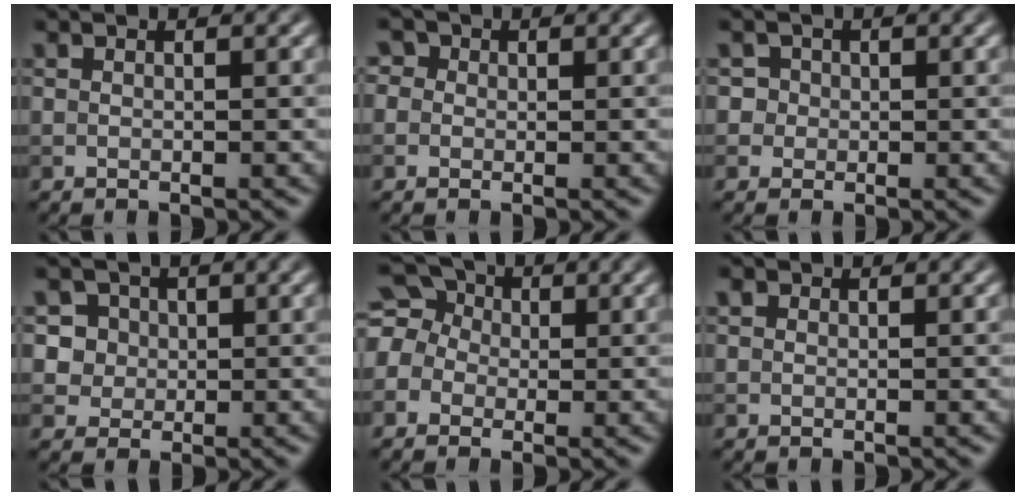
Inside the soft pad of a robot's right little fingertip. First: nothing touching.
{"total": 2.6, "force": [1.1, 2.1, 1.0], "torque": [0.000, 0.017, -0.009]}
{"total": 2.1, "force": [0.6, 1.9, 0.5], "torque": [0.011, 0.009, 0.006]}
{"total": 4.8, "force": [1.9, 4.0, 1.7], "torque": [-0.013, 0.017, 0.018]}
{"total": 6.2, "force": [1.2, 5.4, 2.9], "torque": [-0.060, 0.040, -0.024]}
{"total": 0.5, "force": [0.2, 0.5, 0.1], "torque": [0.004, -0.001, 0.001]}